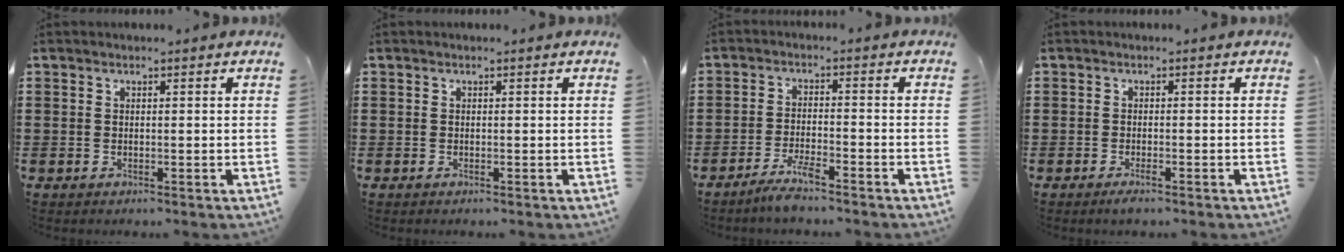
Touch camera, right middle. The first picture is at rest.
{"total": 0.0}
{"total": 3.8, "force": [-3.1, 0.2, 2.2], "torque": [-0.052, -0.004, -0.060]}
{"total": 1.2, "force": [-0.8, 0.2, 0.9], "torque": [-0.017, -0.005, -0.013]}